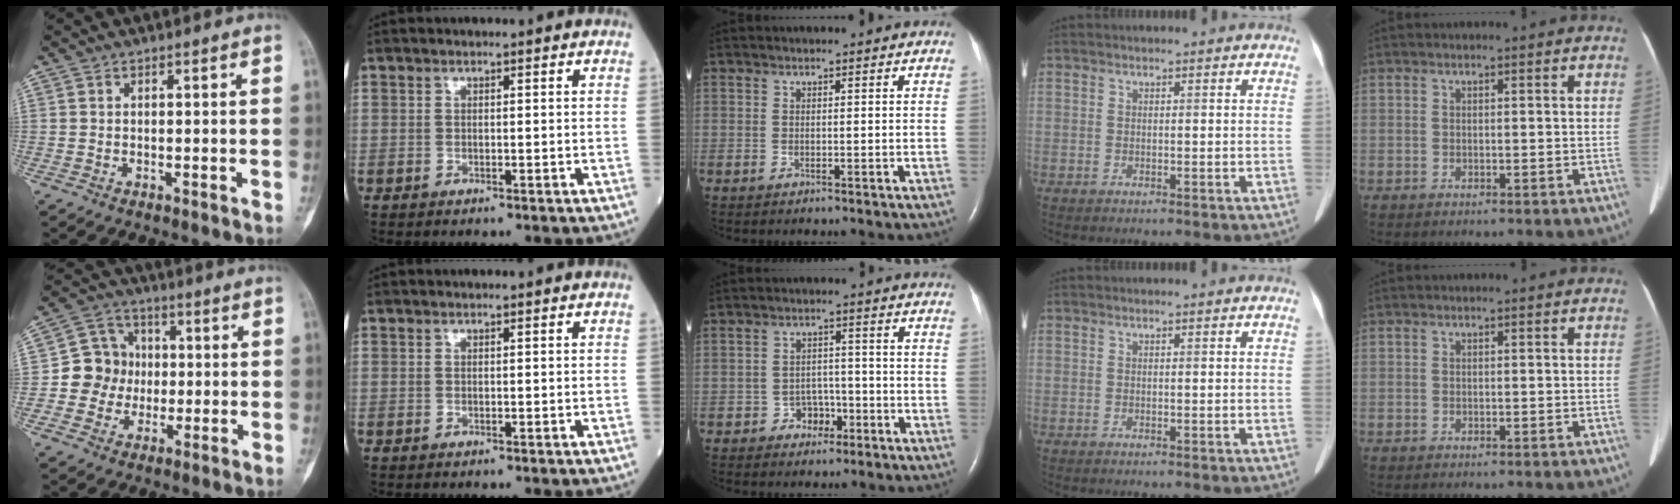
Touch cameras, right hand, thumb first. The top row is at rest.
{"thumb": {"total": 9.0, "force": [-0.6, 8.5, 2.9], "torque": [-0.008, 0.022, -0.018]}, "middle": {"total": 3.5, "force": [-2.0, 2.7, 1.1], "torque": [-0.010, 0.012, -0.028]}}